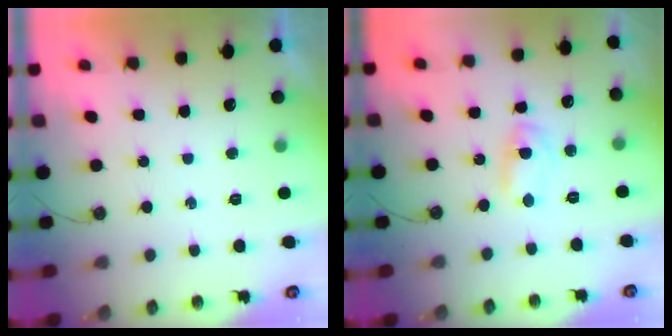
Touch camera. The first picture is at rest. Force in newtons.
{"total": 2.9, "press": 2.9, "slide": 0.2}